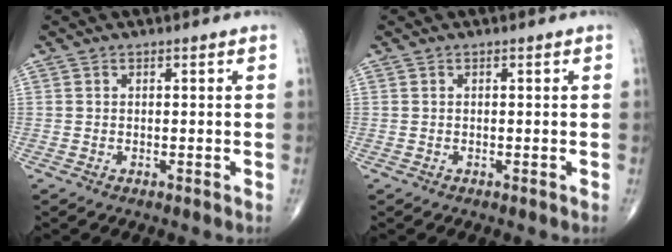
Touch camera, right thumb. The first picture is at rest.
{"total": 0.0}